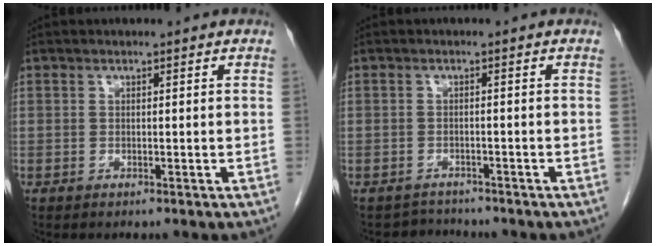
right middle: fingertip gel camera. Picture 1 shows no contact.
{"total": 2.3, "force": [-2.0, 0.5, -0.9], "torque": [0.016, -0.006, -0.033]}